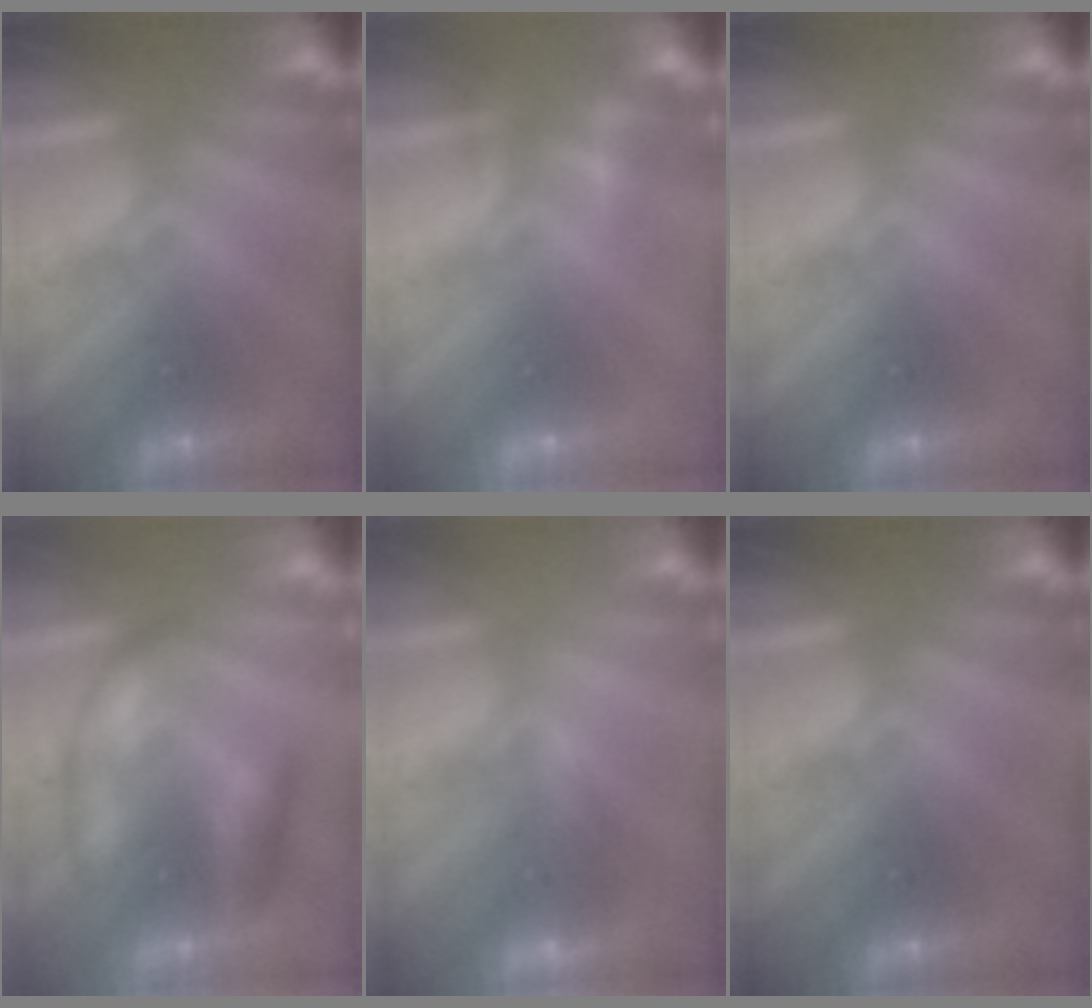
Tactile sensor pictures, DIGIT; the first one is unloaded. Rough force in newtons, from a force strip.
{"total": 2.3}
{"total": 0.0}
{"total": 2.6}
{"total": 3.9}
{"total": 0.0}